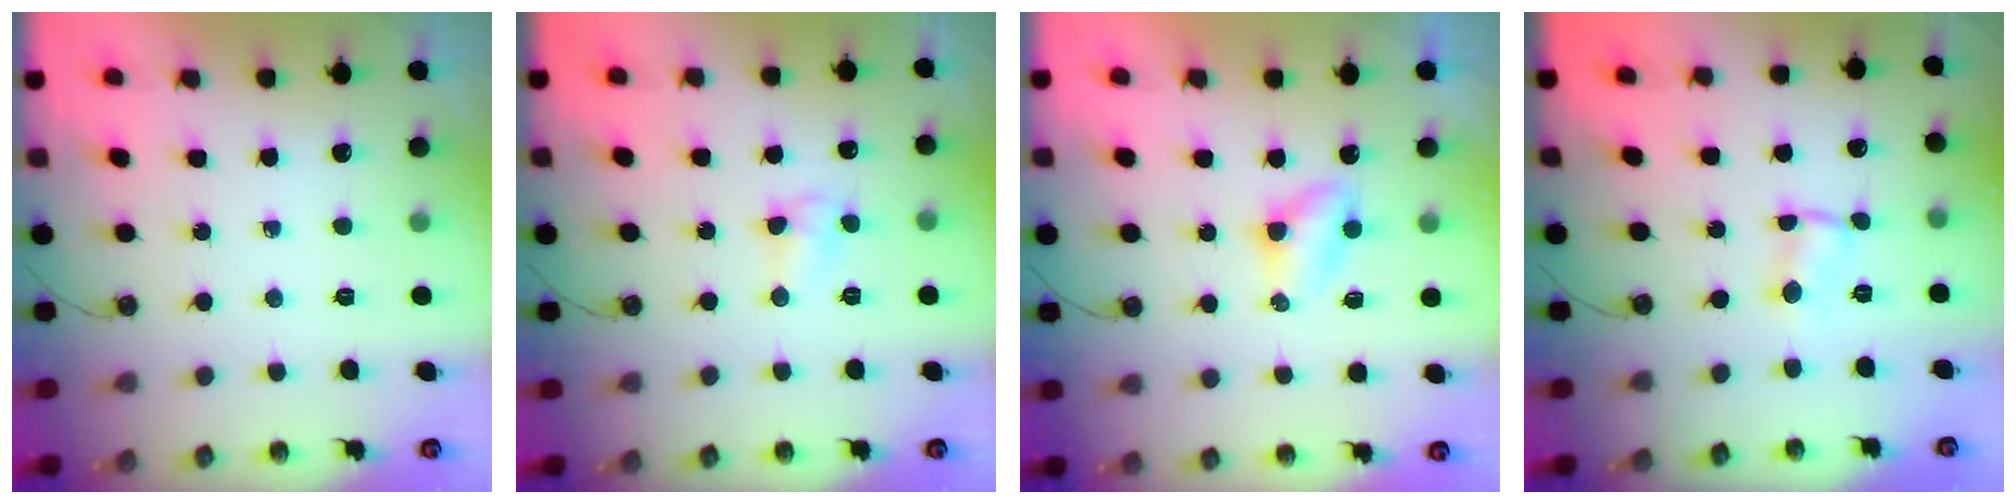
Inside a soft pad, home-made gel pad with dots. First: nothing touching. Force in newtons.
{"total": 6.0, "press": 6.0, "slide": 0.5}
{"total": 3.2, "press": 3.2, "slide": 0.4}
{"total": 1.8, "press": 1.8, "slide": 0.2}